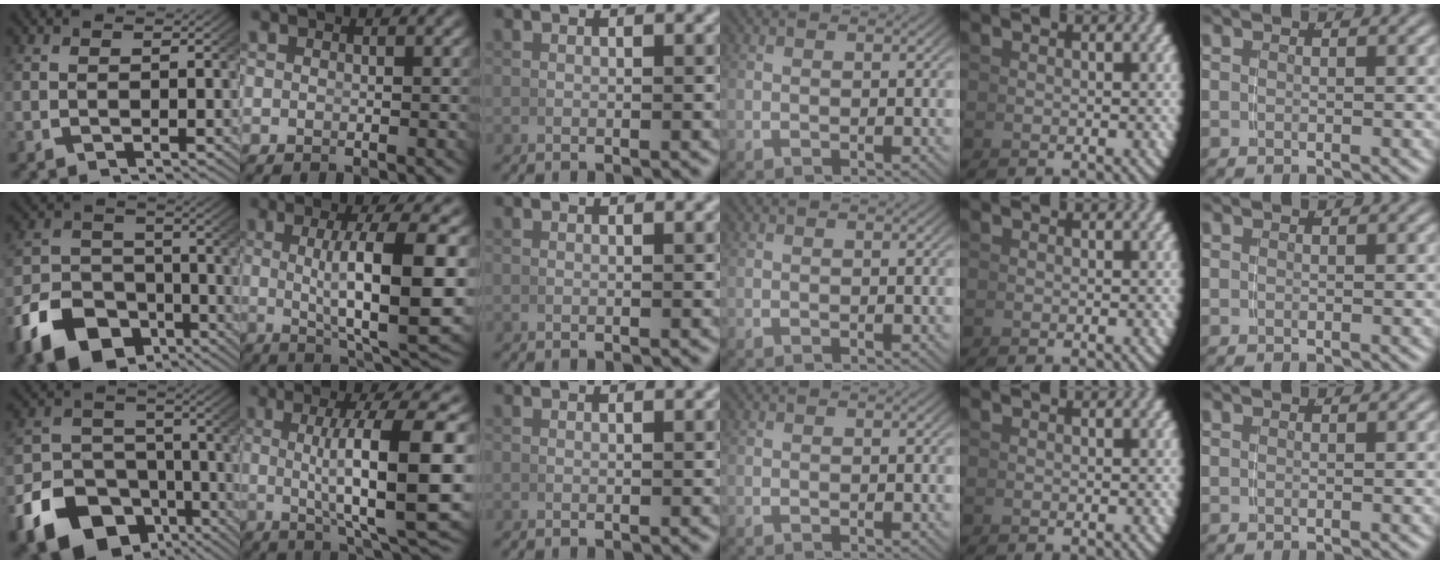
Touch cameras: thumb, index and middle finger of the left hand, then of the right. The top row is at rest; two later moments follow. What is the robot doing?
{"motion": "grasp_and_lifting", "object": "coin"}